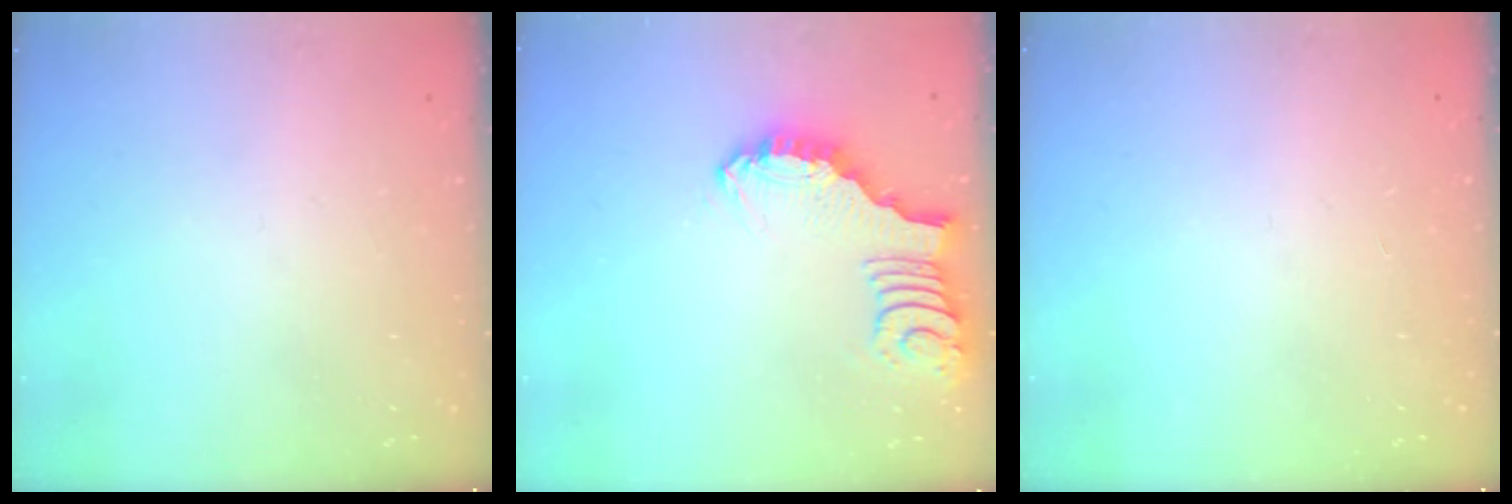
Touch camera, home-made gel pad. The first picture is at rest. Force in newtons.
{"total": 1.9, "press": 1.8, "slide": 0.3}
{"total": 1.4, "press": 1.4, "slide": 0.1}